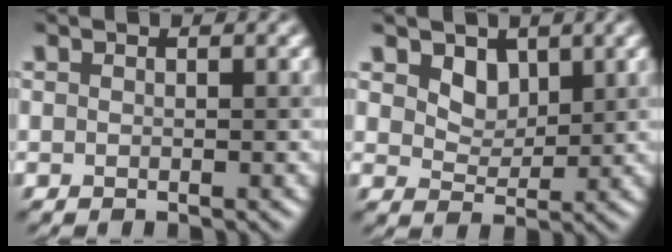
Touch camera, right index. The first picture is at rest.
{"total": 2.6, "force": [1.4, 1.8, 1.2], "torque": [-0.030, -0.010, 0.019]}